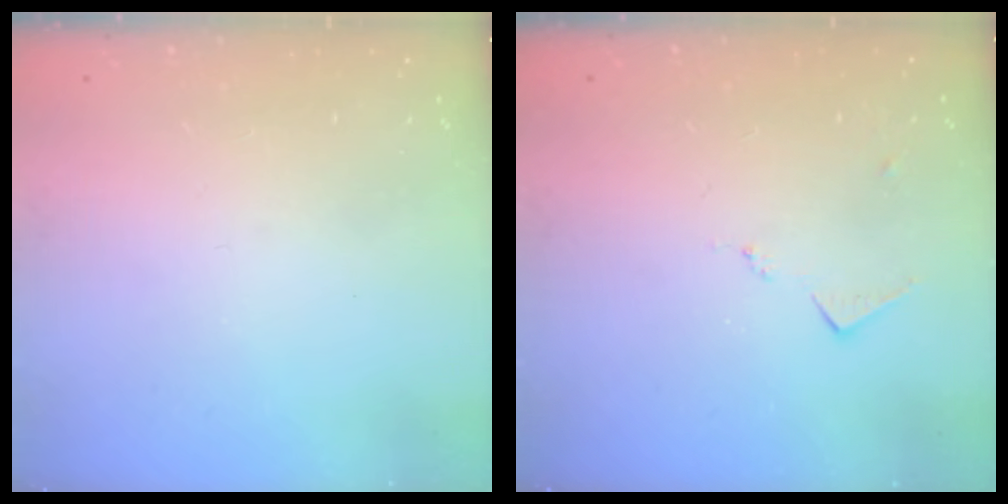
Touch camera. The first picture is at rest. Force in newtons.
{"total": 6.1, "press": 6.1, "slide": 0.9}